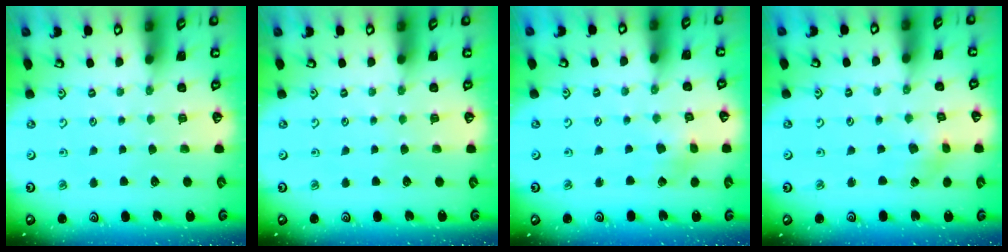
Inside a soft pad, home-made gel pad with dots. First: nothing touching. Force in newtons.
{"total": 0.0}
{"total": 2.9, "press": 2.9, "slide": 0.1}
{"total": 2.5, "press": 2.4, "slide": 0.5}